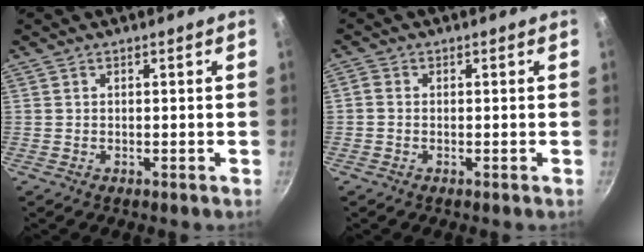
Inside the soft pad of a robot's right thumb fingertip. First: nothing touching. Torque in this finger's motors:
{"motor_torque": [-0.16, 0.05, -0.30, 0.14, 0.09]}